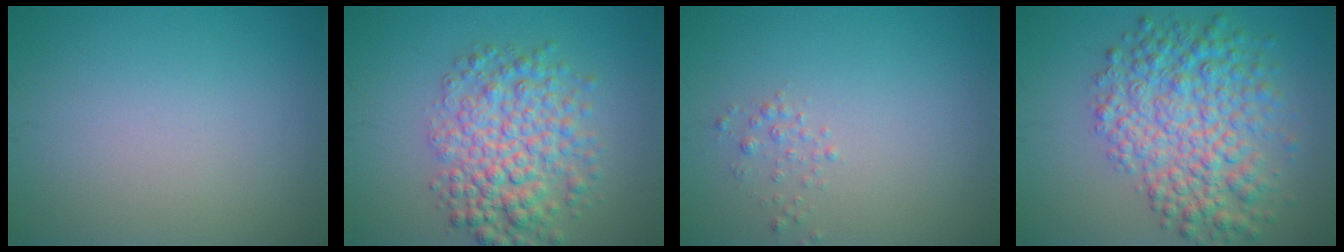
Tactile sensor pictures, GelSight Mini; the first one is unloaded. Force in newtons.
{"total": 6.3, "press": 6.3, "slide": 0.1}
{"total": 0.9, "press": 0.9, "slide": 0.0}
{"total": 7.4, "press": 7.4, "slide": 0.2}